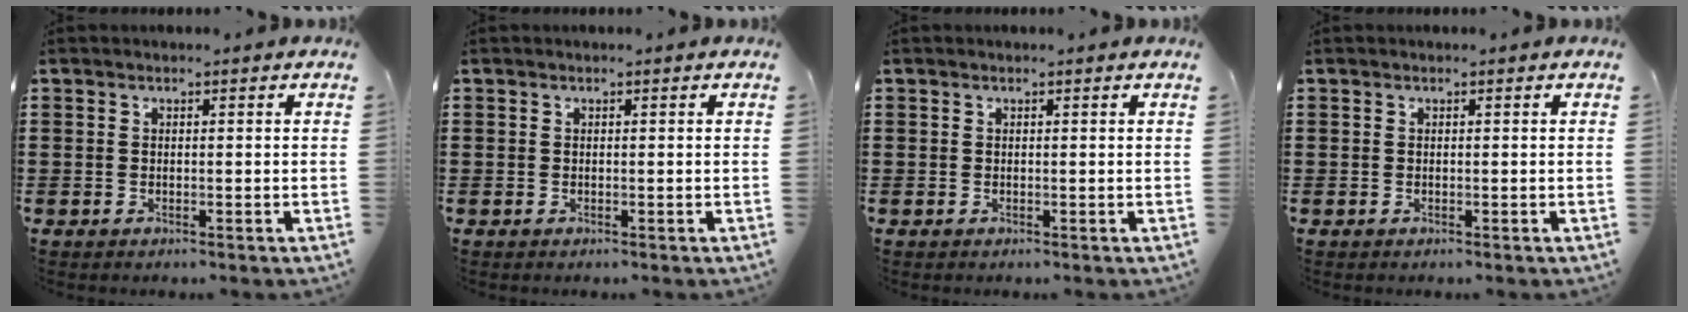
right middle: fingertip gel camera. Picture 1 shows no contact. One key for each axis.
{"total": 0.0}
{"total": 0.0}
{"total": 0.0}